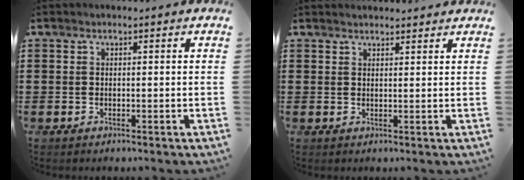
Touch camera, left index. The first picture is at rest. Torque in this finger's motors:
{"motor_torque": [0.77, -0.50, -0.04, -0.01]}